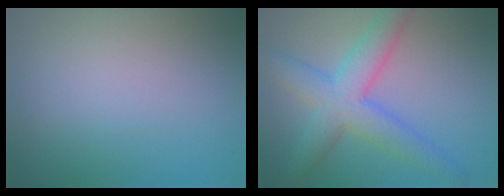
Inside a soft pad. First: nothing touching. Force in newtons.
{"total": 5.8, "press": 5.8, "slide": 0.2}